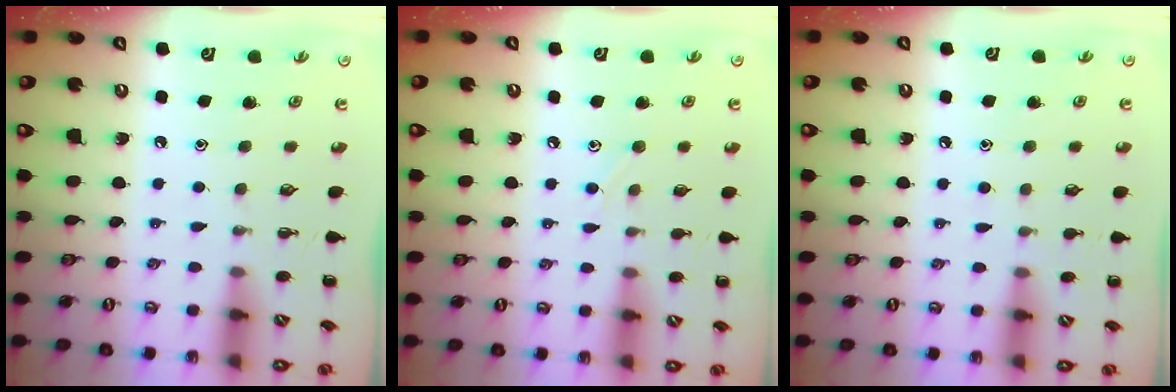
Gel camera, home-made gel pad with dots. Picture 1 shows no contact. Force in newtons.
{"total": 4.0, "press": 3.7, "slide": 1.4}
{"total": 4.9, "press": 4.6, "slide": 1.7}